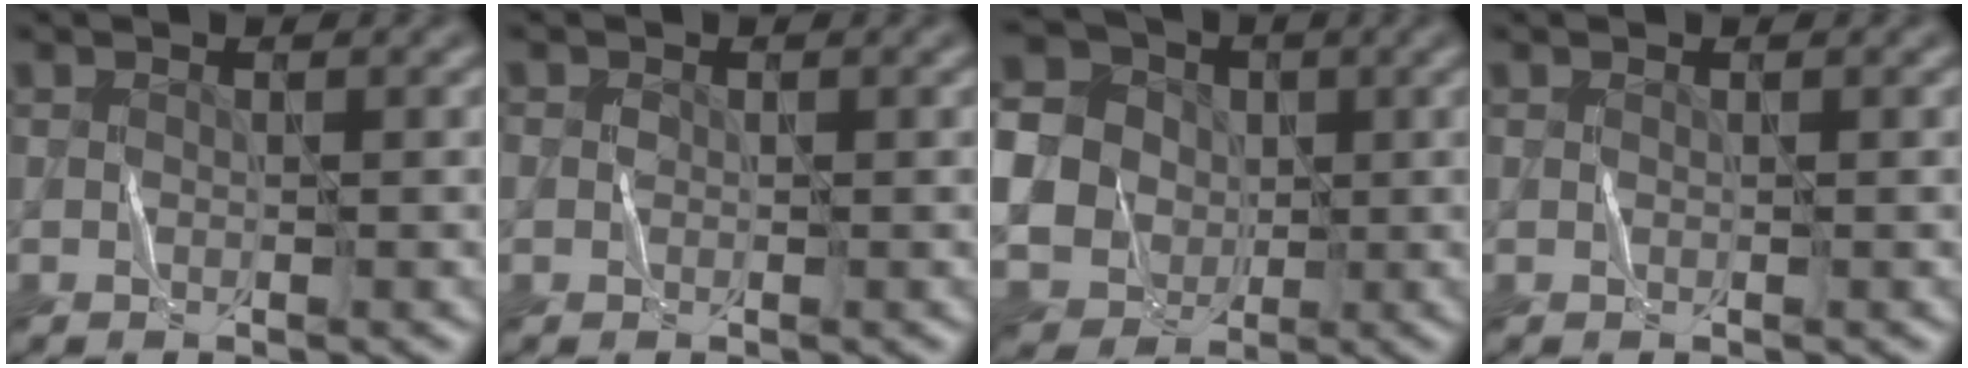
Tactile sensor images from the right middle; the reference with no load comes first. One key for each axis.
{"total": 1.0, "fx": 0.0, "fy": 0.9, "fz": 0.4, "tx": -0.006, "ty": 0.001, "tz": -0.004}
{"total": 12.4, "fx": -0.6, "fy": 11.2, "fz": 5.1, "tx": -0.145, "ty": 0.001, "tz": -0.033}
{"total": 0.0}